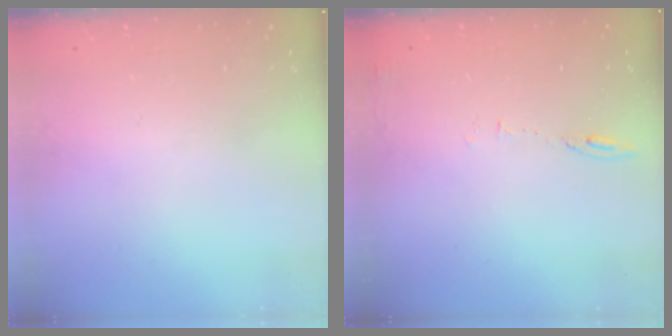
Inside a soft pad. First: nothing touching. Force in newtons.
{"total": 6.2, "press": 6.2, "slide": 0.9}